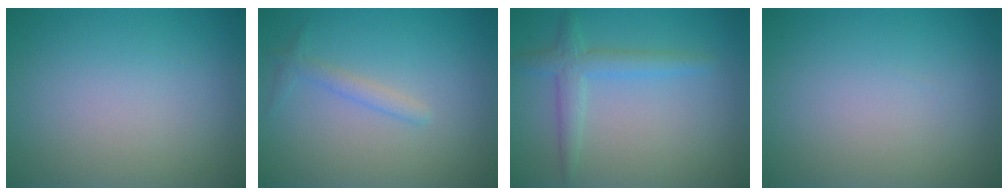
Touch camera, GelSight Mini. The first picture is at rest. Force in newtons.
{"total": 1.4, "press": 1.4, "slide": 0.1}
{"total": 2.6, "press": 2.6, "slide": 0.1}
{"total": 0.0}